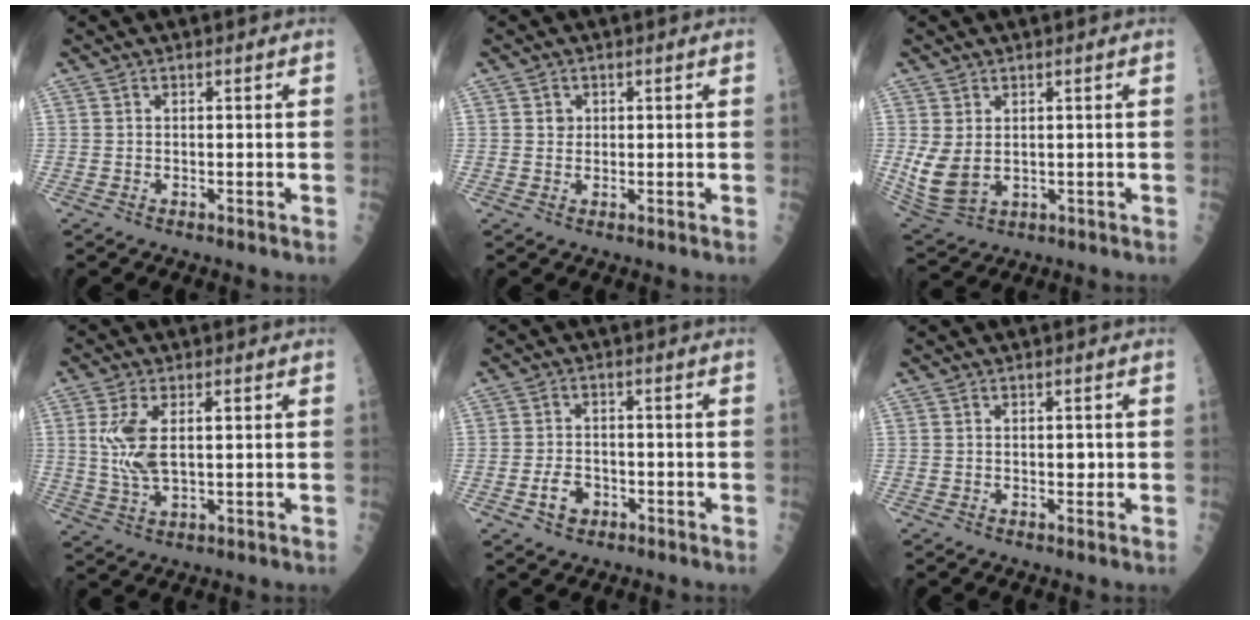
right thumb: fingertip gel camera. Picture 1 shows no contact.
{"total": 1.7, "force": [0.5, 1.5, 0.6], "torque": [0.001, -0.001, 0.009]}
{"total": 7.5, "force": [0.5, 5.1, 5.5], "torque": [-0.110, -0.009, 0.029]}
{"total": 8.5, "force": [1.5, 3.9, 7.4], "torque": [-0.157, -0.002, 0.036]}
{"total": 4.3, "force": [-1.8, 3.1, 2.3], "torque": [-0.025, 0.013, -0.030]}
{"total": 1.2, "force": [0.0, 0.8, 0.9], "torque": [-0.004, 0.001, -0.002]}